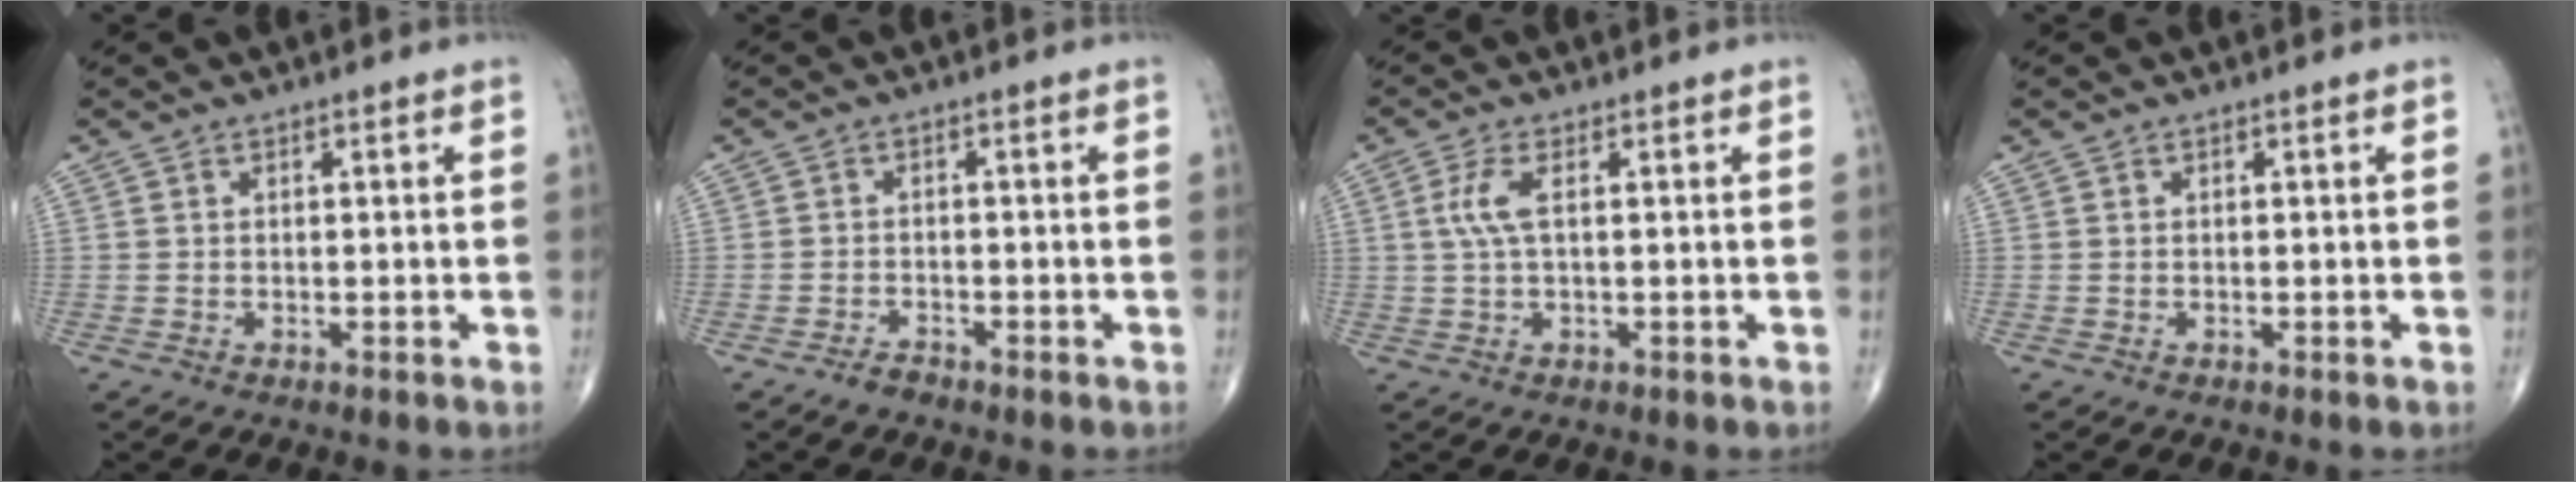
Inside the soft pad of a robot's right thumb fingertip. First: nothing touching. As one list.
[{"total": 1.8, "force": [-1.6, 0.8, 0.6], "torque": [-0.014, 0.006, -0.028]}, {"total": 3.9, "force": [0.7, 1.1, 3.7], "torque": [-0.101, 0.009, 0.014]}, {"total": 0.0}]